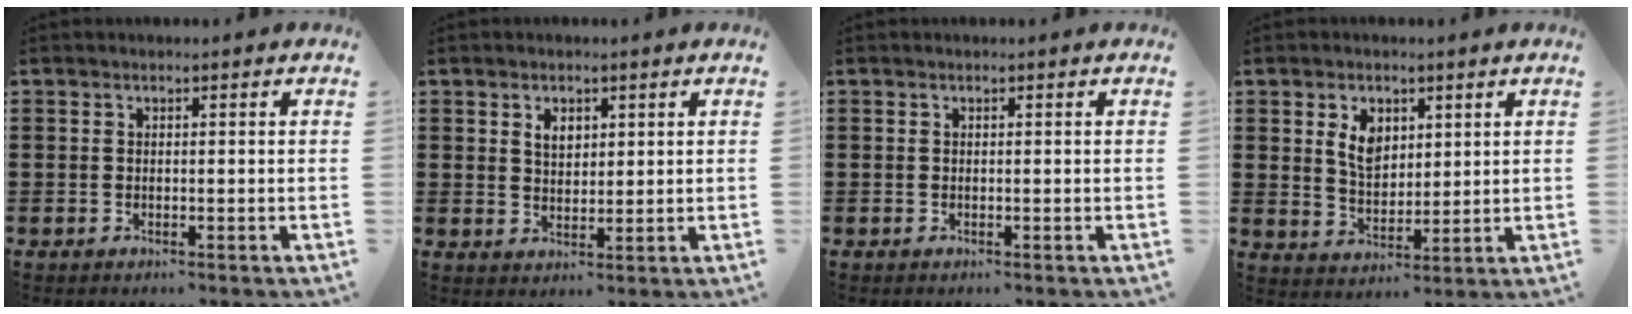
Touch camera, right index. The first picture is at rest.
{"total": 2.7, "force": [1.4, 1.8, 1.5], "torque": [-0.035, 0.007, 0.026]}
{"total": 0.0}
{"total": 5.4, "force": [2.1, 3.7, 3.3], "torque": [-0.070, 0.009, 0.035]}